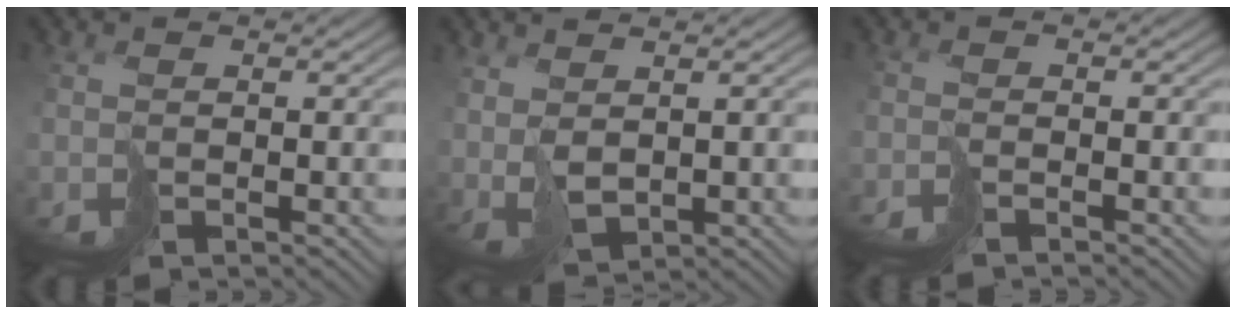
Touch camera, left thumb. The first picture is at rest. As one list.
[{"total": 2.4, "force": [1.5, 1.3, 1.3], "torque": [-0.034, -0.001, 0.042]}, {"total": 1.3, "force": [-1.3, 0.1, 0.4], "torque": [-0.009, -0.004, -0.030]}]